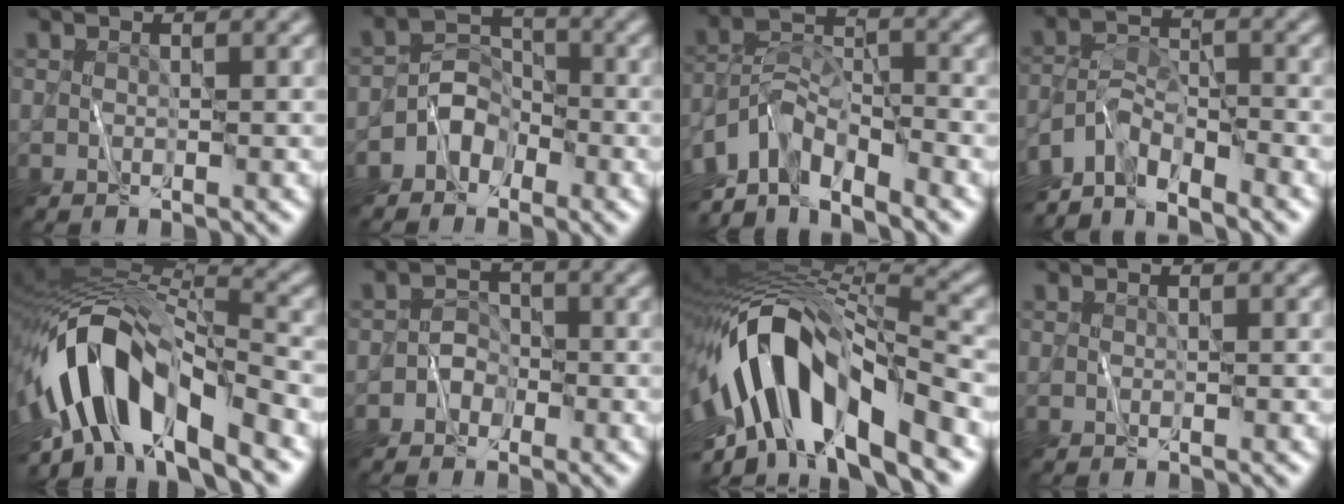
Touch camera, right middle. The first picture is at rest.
{"total": 3.1, "force": [-1.8, 2.2, 1.0], "torque": [-0.008, 0.007, -0.040]}
{"total": 6.8, "force": [-4.2, 2.8, 4.4], "torque": [-0.071, 0.000, -0.089]}
{"total": 4.6, "force": [-3.6, 1.6, 2.3], "torque": [-0.036, 0.000, -0.074]}
{"total": 12.4, "force": [-5.1, 5.2, 10.0], "torque": [-0.177, 0.001, -0.096]}
{"total": 1.5, "force": [-0.7, 1.3, 0.4], "torque": [0.002, 0.009, -0.017]}
{"total": 14.7, "force": [-4.4, 5.9, 12.8], "torque": [-0.234, 0.019, -0.072]}
{"total": 0.0}